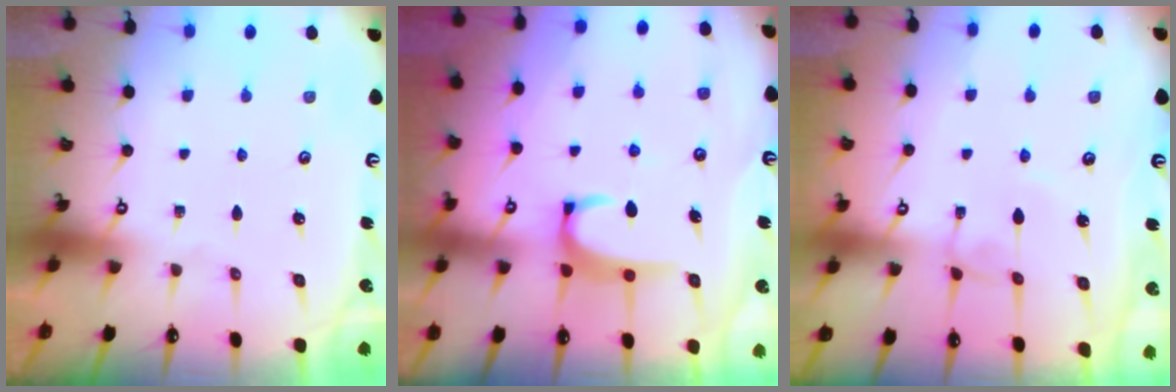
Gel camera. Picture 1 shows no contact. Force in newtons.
{"total": 3.5, "press": 3.5, "slide": 0.3}
{"total": 0.7, "press": 0.6, "slide": 0.4}